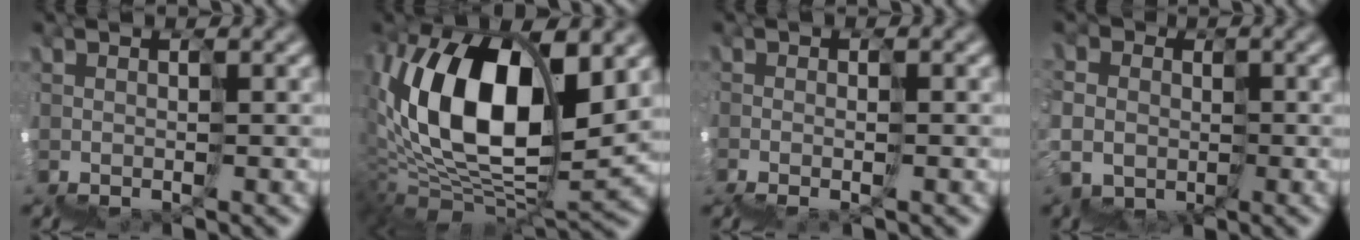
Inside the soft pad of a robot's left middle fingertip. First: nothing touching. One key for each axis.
{"total": 8.8, "fx": 3.1, "fy": 4.4, "fz": 6.9, "tx": -0.119, "ty": 0.017, "tz": 0.041}
{"total": 2.8, "fx": -1.0, "fy": 1.2, "fz": 2.3, "tx": -0.022, "ty": -0.011, "tz": -0.006}
{"total": 3.9, "fx": -0.5, "fy": 3.3, "fz": -2.0, "tx": 0.030, "ty": 0.005, "tz": -0.024}